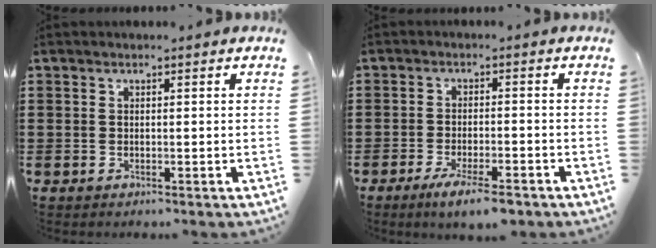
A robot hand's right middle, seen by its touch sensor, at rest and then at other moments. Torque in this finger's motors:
{"motor_torque": [1.72, -0.42, 0.62, 0.15]}